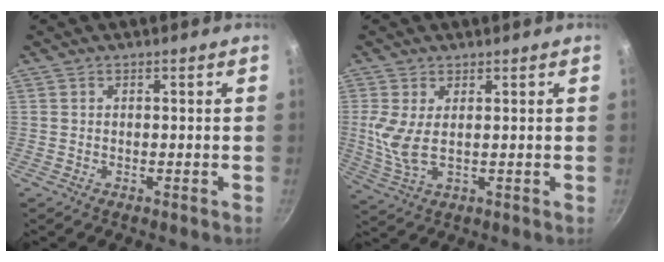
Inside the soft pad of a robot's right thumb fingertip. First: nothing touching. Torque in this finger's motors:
{"motor_torque": [0.59, 0.46, -0.04, 0.28, 0.15]}